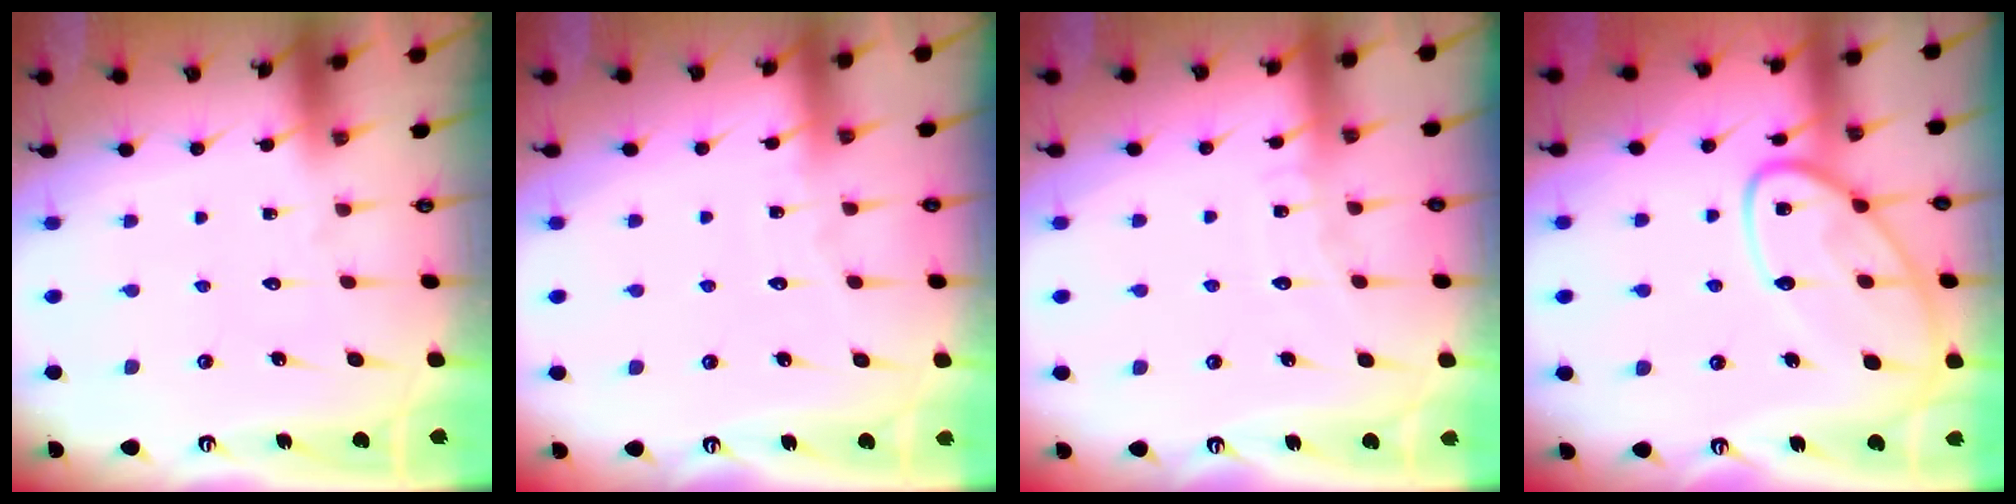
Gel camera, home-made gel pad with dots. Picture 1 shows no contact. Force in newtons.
{"total": 2.9, "press": 2.9, "slide": 0.3}
{"total": 4.0, "press": 4.0, "slide": 0.4}
{"total": 15.6, "press": 15.6, "slide": 1.4}